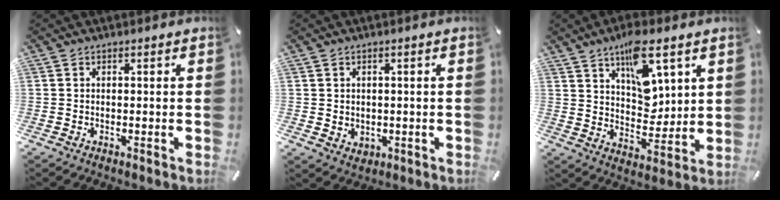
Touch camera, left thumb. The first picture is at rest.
{"total": 2.8, "force": [0.8, 2.7, 0.1], "torque": [0.001, 0.001, 0.015]}
{"total": 13.2, "force": [7.2, 7.0, 8.6], "torque": [-0.121, -0.037, 0.125]}